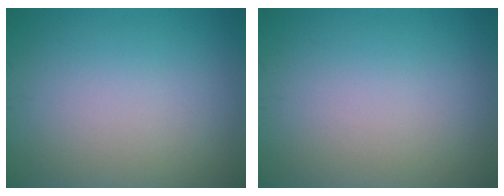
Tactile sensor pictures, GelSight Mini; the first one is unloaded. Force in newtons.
{"total": 0.0}